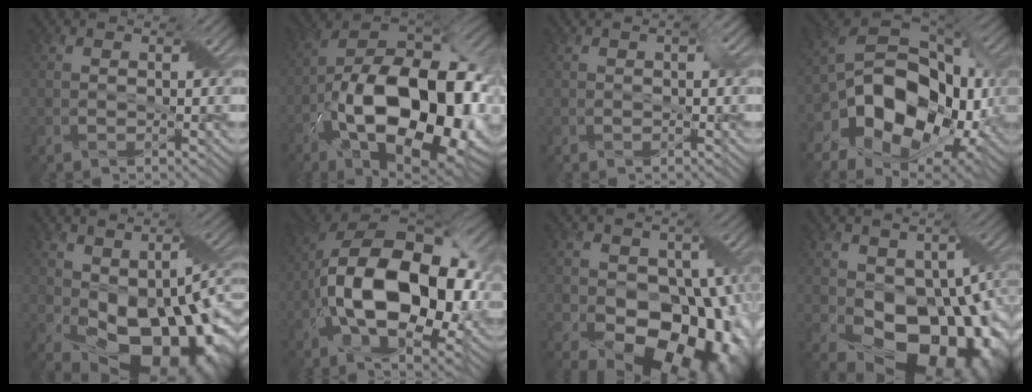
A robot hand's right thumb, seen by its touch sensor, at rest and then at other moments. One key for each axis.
{"total": 20.6, "fx": -6.2, "fy": 10.6, "fz": 16.6, "tx": -0.297, "ty": -0.027, "tz": -0.099}
{"total": 1.3, "fx": 0.2, "fy": 0.3, "fz": 1.2, "tx": -0.022, "ty": 0.004, "tz": 0.002}
{"total": 17.2, "fx": -4.7, "fy": 11.3, "fz": 12.1, "tx": -0.216, "ty": -0.017, "tz": -0.078}
{"total": 15.2, "fx": -2.9, "fy": 8.7, "fz": 12.2, "tx": -0.177, "ty": -0.031, "tz": -0.037}
{"total": 18.5, "fx": -2.3, "fy": 9.9, "fz": 15.4, "tx": -0.266, "ty": 0.002, "tz": -0.048}
{"total": 17.2, "fx": -5.4, "fy": 12.3, "fz": 10.8, "tx": -0.132, "ty": -0.023, "tz": -0.088}
{"total": 14.4, "fx": -2.6, "fy": 9.6, "fz": 10.4, "tx": -0.142, "ty": -0.038, "tz": -0.033}